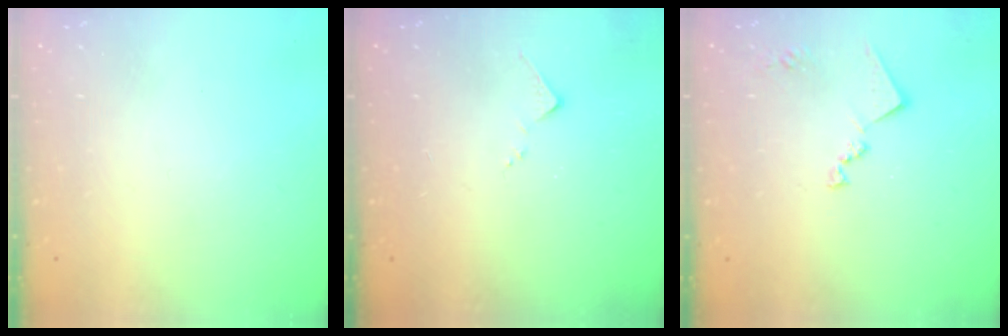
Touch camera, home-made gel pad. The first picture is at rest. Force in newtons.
{"total": 6.7, "press": 6.7, "slide": 0.8}
{"total": 11.6, "press": 11.6, "slide": 0.7}